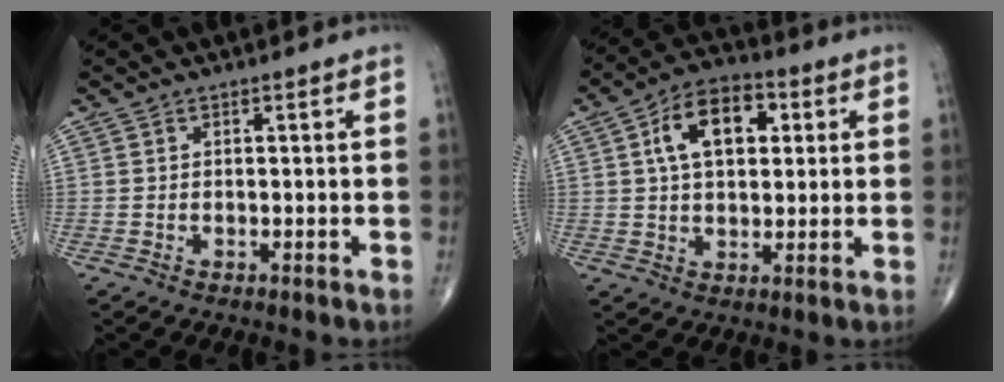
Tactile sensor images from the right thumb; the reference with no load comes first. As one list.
[{"total": 12.3, "force": [3.3, 7.3, 9.4], "torque": [-0.140, 0.013, 0.049]}]